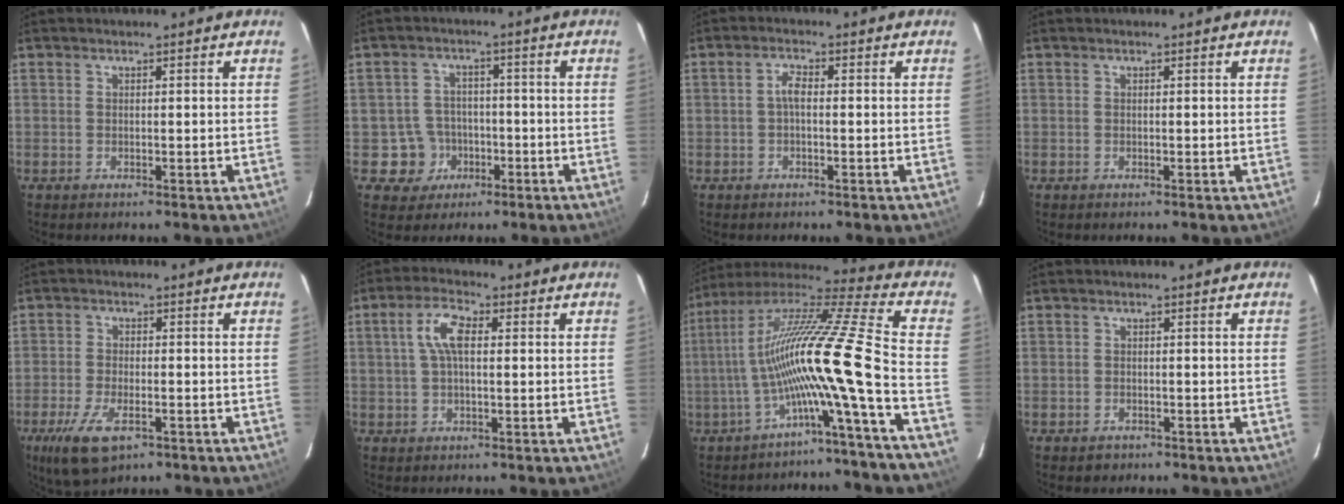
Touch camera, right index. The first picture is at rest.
{"total": 6.3, "force": [-2.4, 5.8, 0.3], "torque": [-0.021, 0.026, -0.030]}
{"total": 2.2, "force": [-0.3, 0.9, 1.9], "torque": [-0.041, 0.009, -0.006]}
{"total": 0.0}
{"total": 9.3, "force": [-5.0, 4.1, 6.7], "torque": [-0.158, -0.026, -0.090]}
{"total": 6.0, "force": [1.0, 2.5, 5.3], "torque": [-0.107, 0.016, 0.018]}
{"total": 16.6, "force": [-6.0, -2.3, 15.3], "torque": [-0.236, -0.022, -0.115]}
{"total": 1.8, "force": [-1.2, 1.4, 0.3], "torque": [-0.008, 0.002, -0.012]}